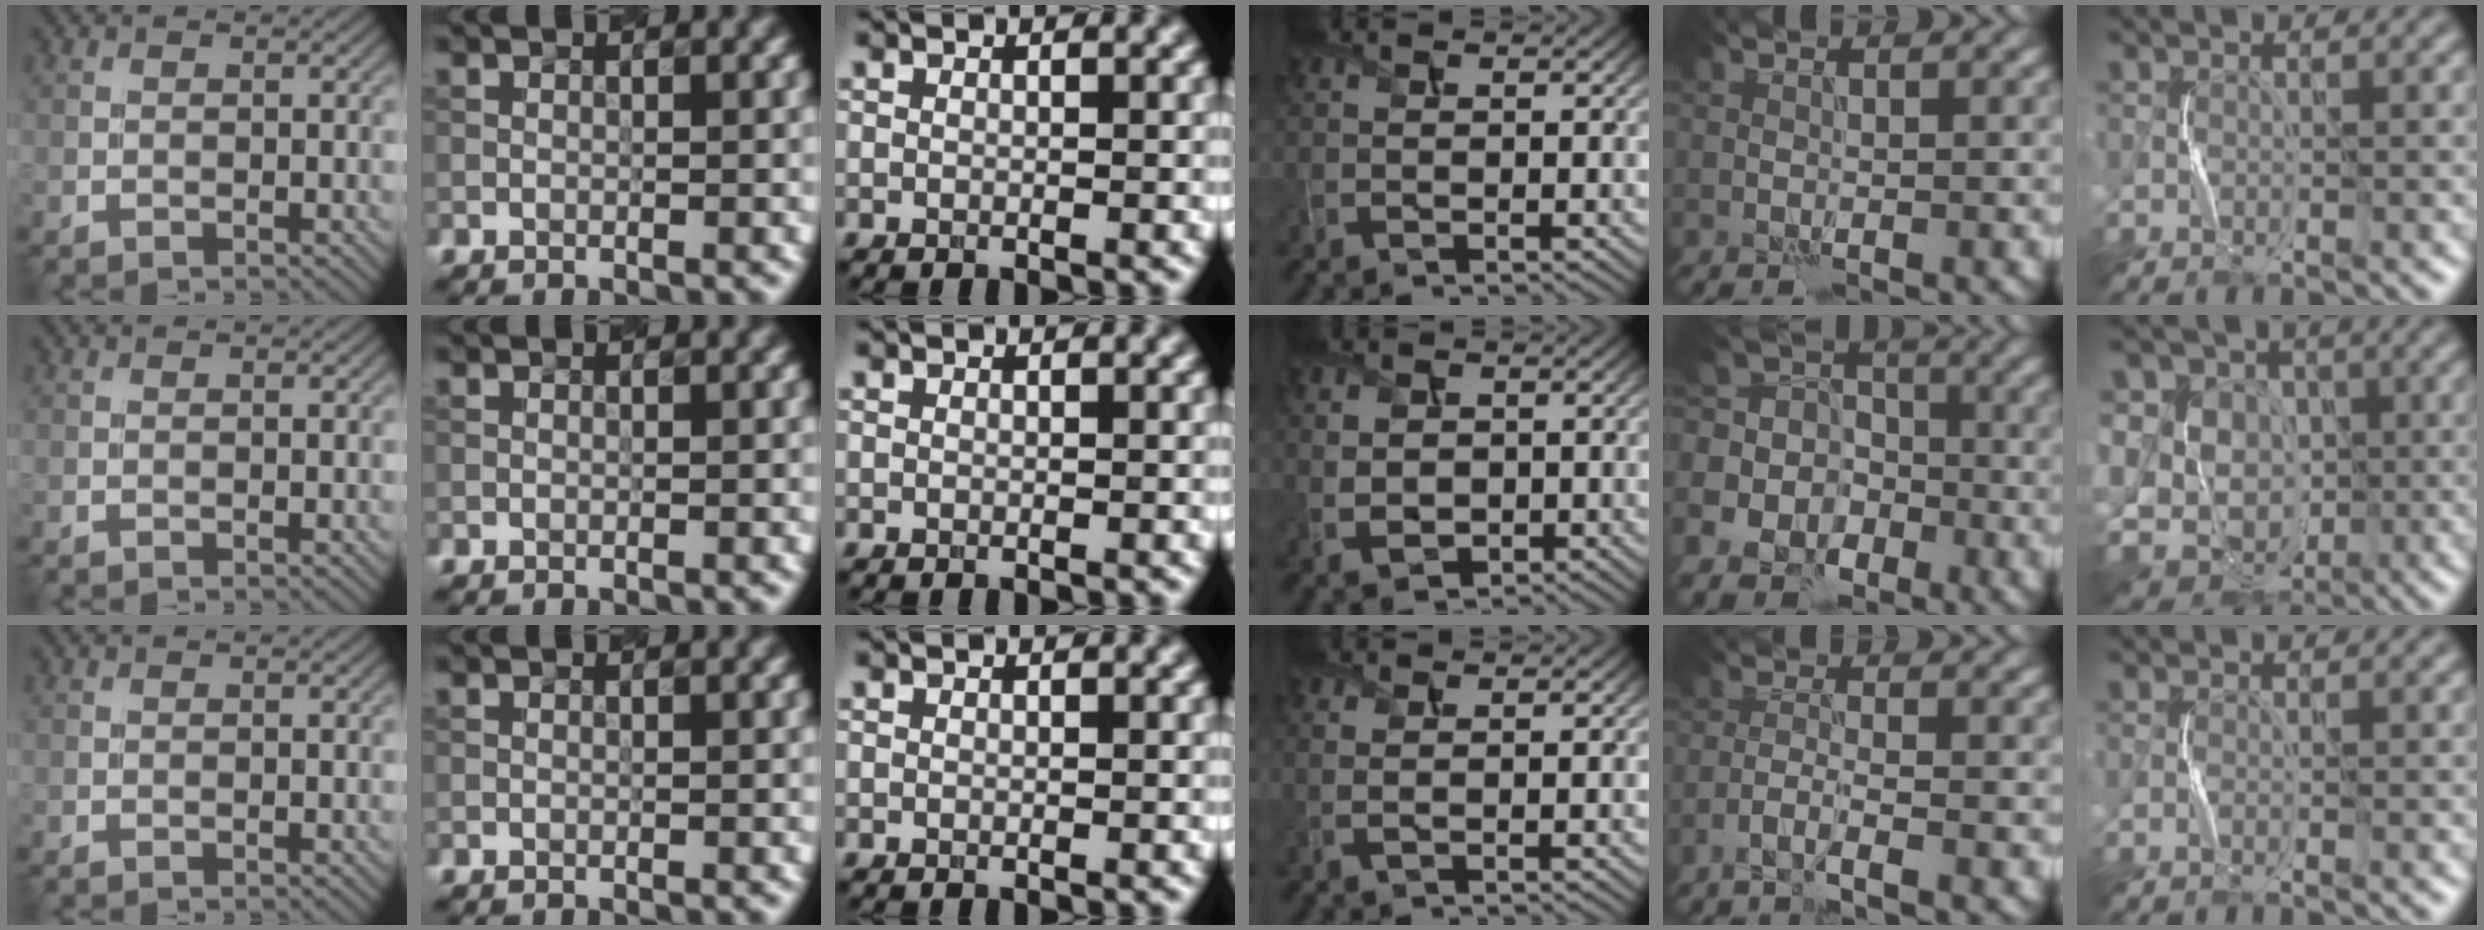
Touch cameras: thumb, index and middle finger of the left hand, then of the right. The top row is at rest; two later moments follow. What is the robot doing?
{"motion": "squeeze", "object": "sponge"}